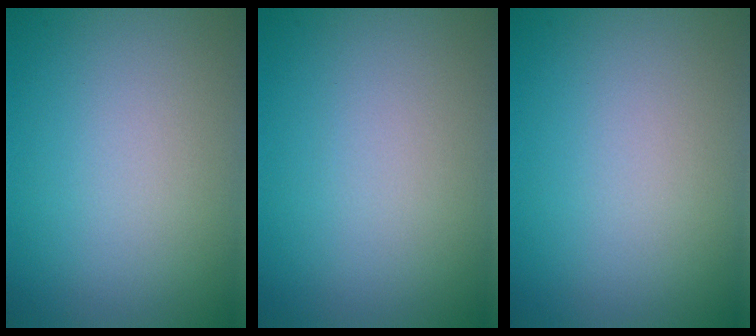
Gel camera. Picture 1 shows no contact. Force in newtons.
{"total": 0.0}
{"total": 0.0}